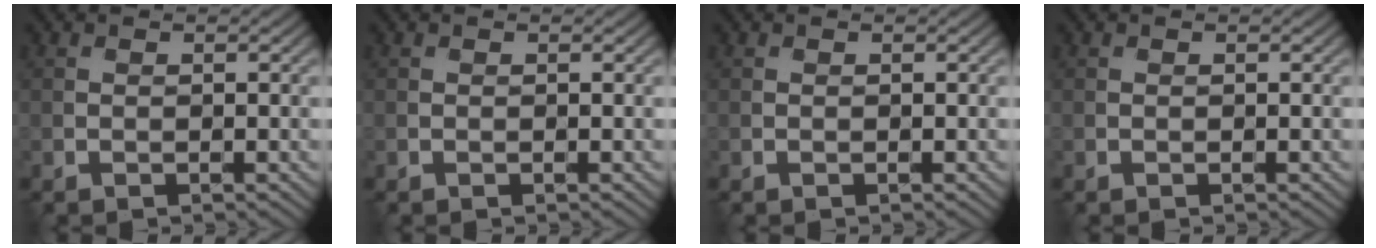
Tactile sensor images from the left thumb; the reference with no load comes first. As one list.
[{"total": 0.0}, {"total": 0.0}, {"total": 0.0}]